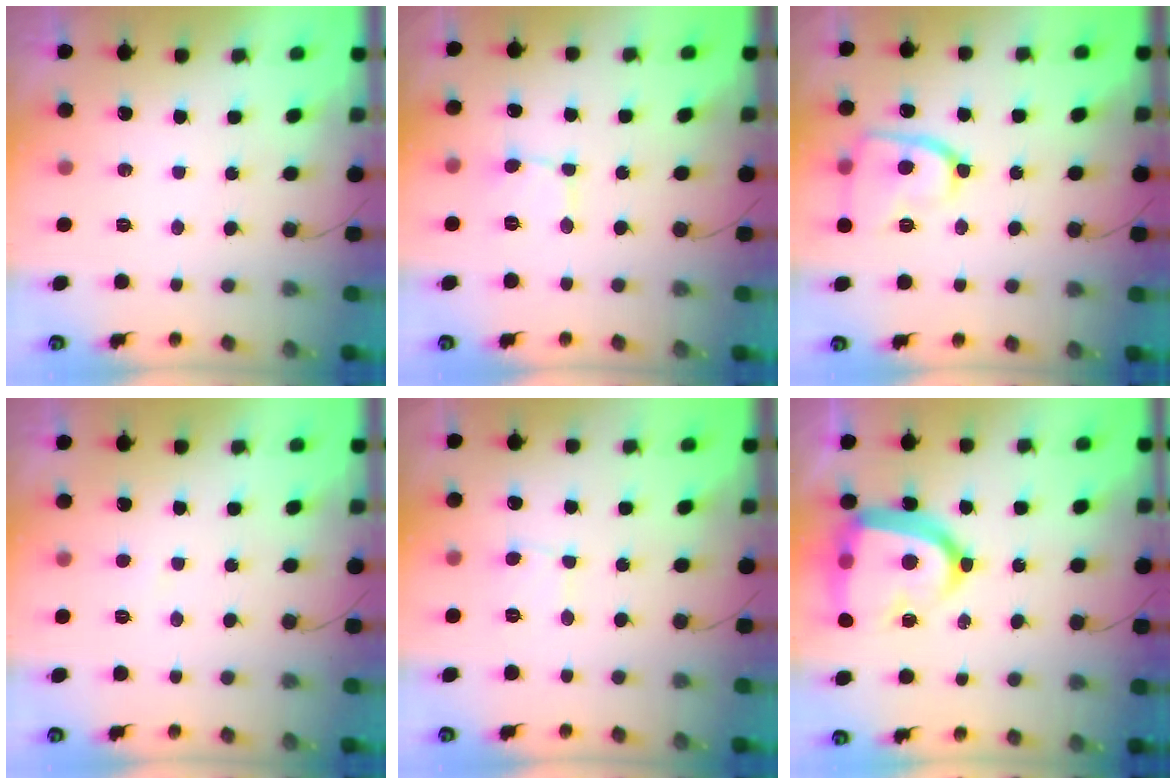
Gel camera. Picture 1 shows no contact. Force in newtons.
{"total": 1.6, "press": 1.6, "slide": 0.1}
{"total": 13.3, "press": 13.2, "slide": 1.5}
{"total": 1.8, "press": 1.8, "slide": 0.2}
{"total": 2.9, "press": 2.8, "slide": 0.3}
{"total": 21.2, "press": 21.1, "slide": 2.2}